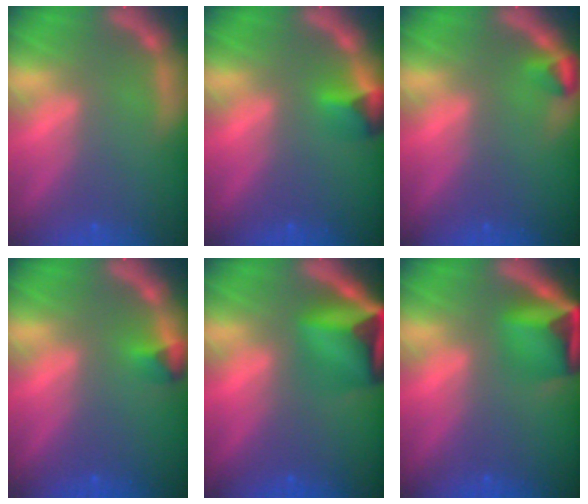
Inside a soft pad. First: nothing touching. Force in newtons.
{"total": 2.4}
{"total": 1.5}
{"total": 1.4}
{"total": 9.0}
{"total": 6.4}